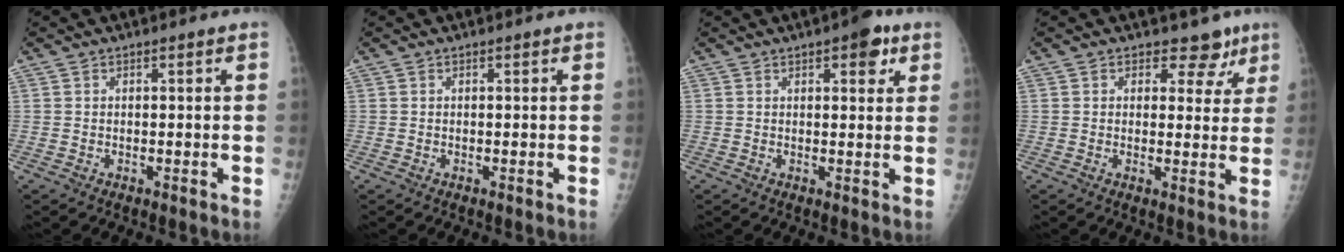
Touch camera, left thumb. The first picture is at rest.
{"total": 0.0}
{"total": 4.9, "force": [2.6, 2.1, 3.7], "torque": [-0.029, -0.006, 0.026]}
{"total": 5.4, "force": [3.8, 3.7, 1.2], "torque": [0.020, -0.019, 0.041]}